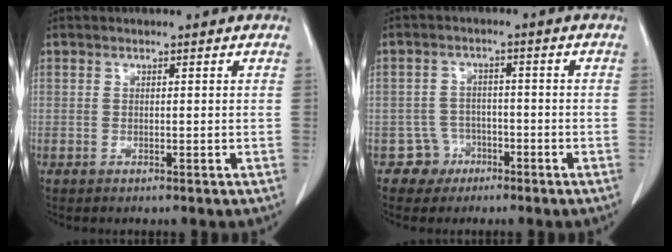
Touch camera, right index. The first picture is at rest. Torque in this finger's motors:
{"motor_torque": [-1.03, 0.52, -1.05, -0.21]}